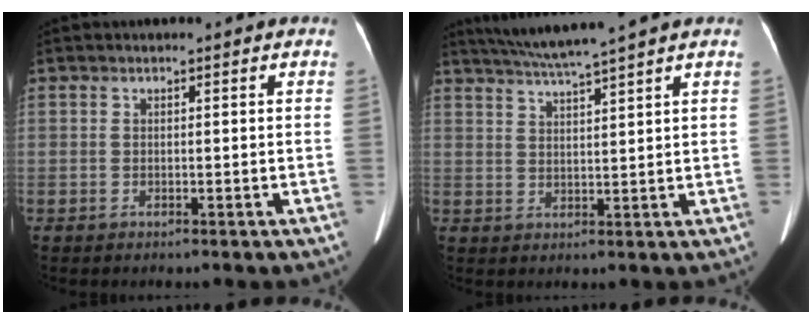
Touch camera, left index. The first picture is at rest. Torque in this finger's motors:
{"motor_torque": [0.43, -0.65, 0.06, 0.08]}